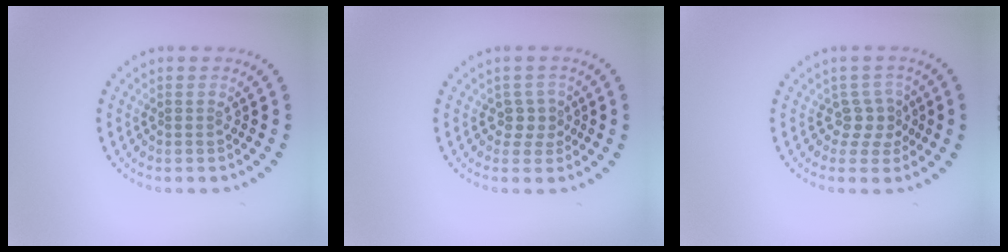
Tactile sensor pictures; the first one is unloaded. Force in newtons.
{"total": 1.7, "press": 1.4, "slide": 1.0}
{"total": 2.1, "press": 1.5, "slide": 1.5}